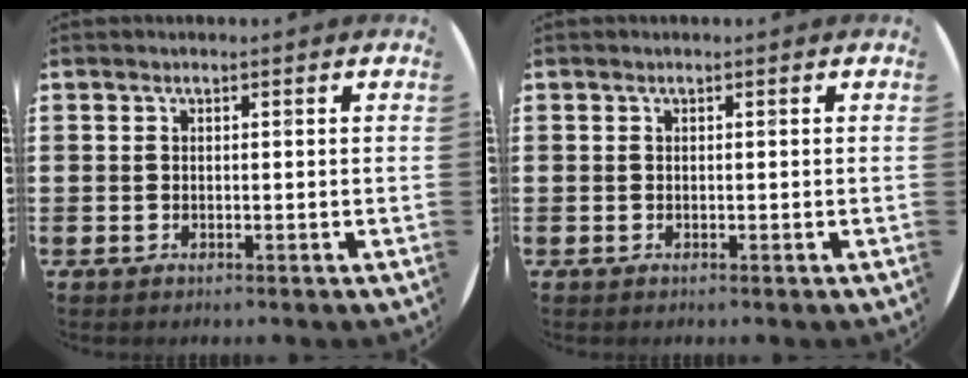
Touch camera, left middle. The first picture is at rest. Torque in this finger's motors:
{"motor_torque": [-0.01, -0.01, 0.00, 0.00]}